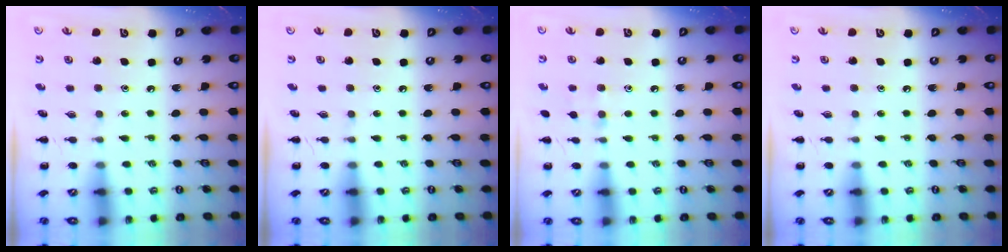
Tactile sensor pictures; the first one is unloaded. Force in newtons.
{"total": 0.0}
{"total": 6.1, "press": 5.8, "slide": 1.9}
{"total": 0.0}